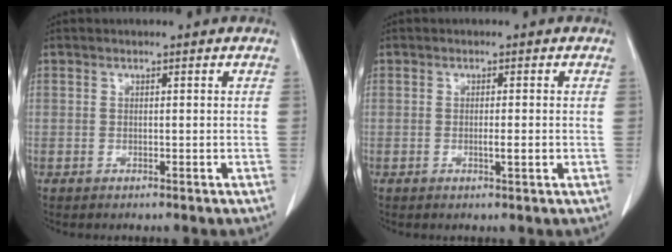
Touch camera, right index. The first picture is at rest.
{"total": 1.8, "force": [-0.5, 0.0, 1.7], "torque": [-0.031, -0.002, -0.008]}